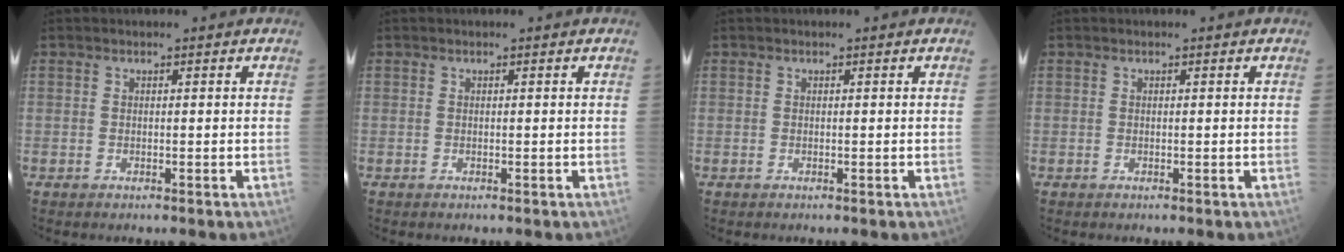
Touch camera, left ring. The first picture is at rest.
{"total": 0.0}
{"total": 0.0}
{"total": 0.0}